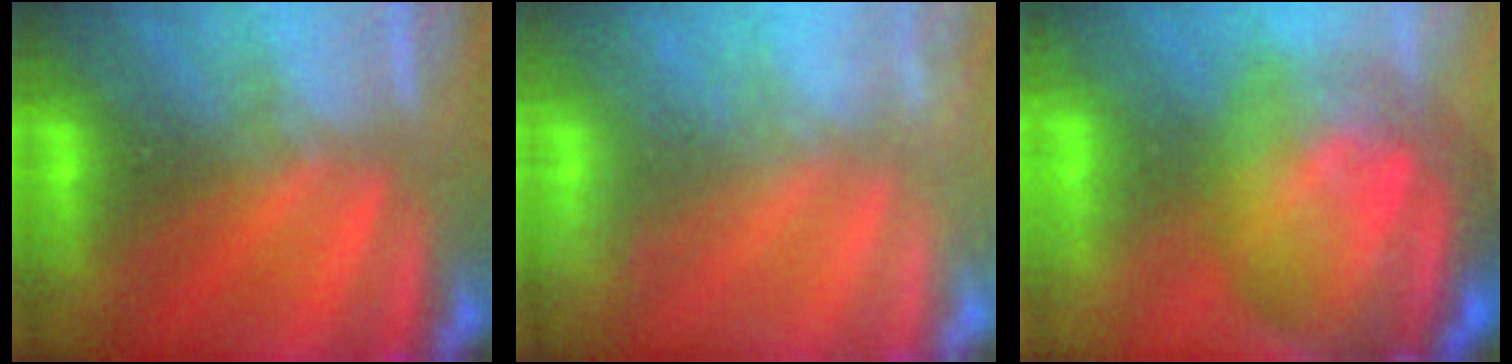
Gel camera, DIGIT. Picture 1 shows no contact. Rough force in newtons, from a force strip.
{"total": 8.1}
{"total": 7.9}